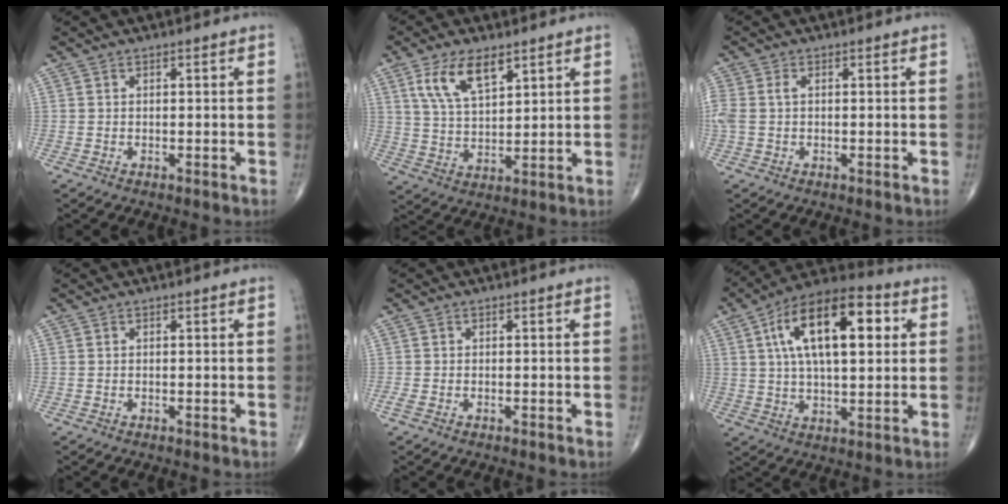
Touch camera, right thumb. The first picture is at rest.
{"total": 9.6, "force": [5.2, 4.3, 6.8], "torque": [-0.119, -0.021, 0.105]}
{"total": 4.0, "force": [0.3, 2.5, 3.1], "torque": [-0.101, 0.015, 0.008]}
{"total": 0.0}
{"total": 1.1, "force": [-0.5, 0.6, 0.8], "torque": [-0.030, -0.001, -0.010]}
{"total": 19.3, "force": [5.3, 8.7, 16.4], "torque": [-0.254, 0.013, 0.076]}